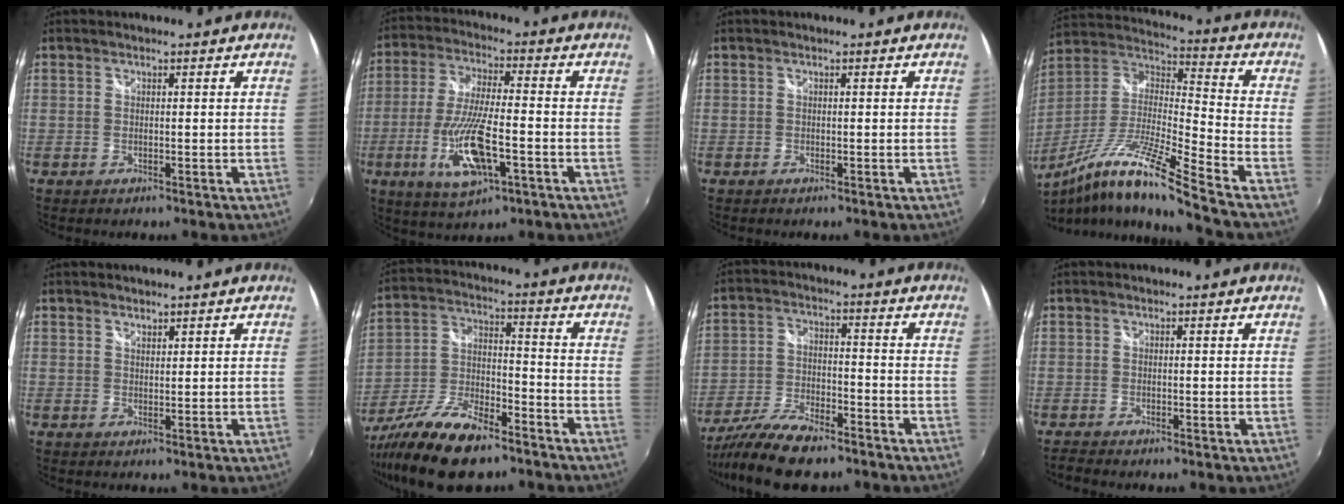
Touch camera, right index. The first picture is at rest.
{"total": 14.3, "force": [-5.1, 4.2, 12.7], "torque": [-0.266, -0.018, -0.092]}
{"total": 0.0}
{"total": 18.8, "force": [-11.9, 0.0, 14.5], "torque": [-0.252, -0.038, -0.224]}
{"total": 1.3, "force": [1.3, 0.3, 0.1], "torque": [0.001, 0.000, 0.022]}
{"total": 16.1, "force": [-11.1, 6.1, 9.9], "torque": [-0.210, -0.025, -0.205]}
{"total": 12.5, "force": [-10.0, 3.6, 6.6], "torque": [-0.147, -0.025, -0.183]}
{"total": 1.2, "force": [-1.1, 0.3, 0.1], "torque": [-0.007, -0.003, -0.025]}